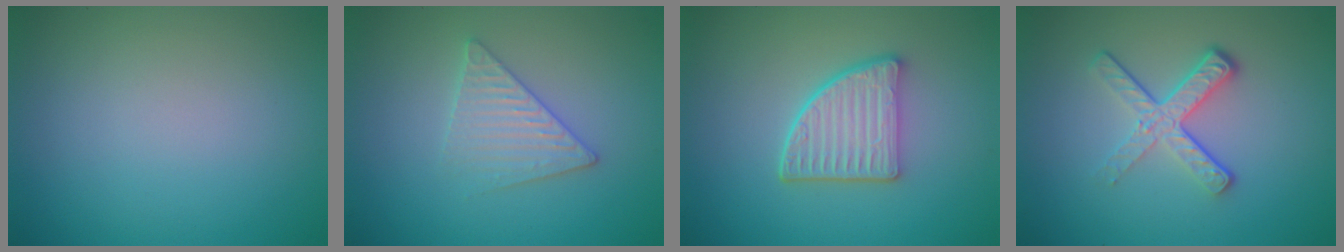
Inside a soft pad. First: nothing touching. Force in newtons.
{"total": 3.0, "press": 3.0, "slide": 0.3}
{"total": 4.6, "press": 3.7, "slide": 2.7}
{"total": 4.2, "press": 2.7, "slide": 3.3}